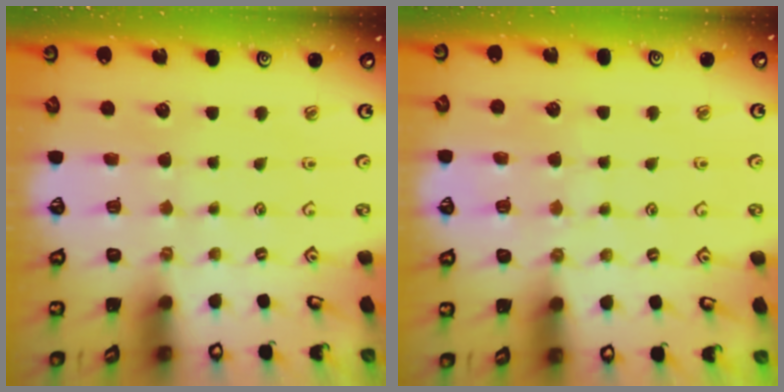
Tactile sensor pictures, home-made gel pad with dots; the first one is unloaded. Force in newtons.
{"total": 4.8, "press": 4.8, "slide": 0.6}